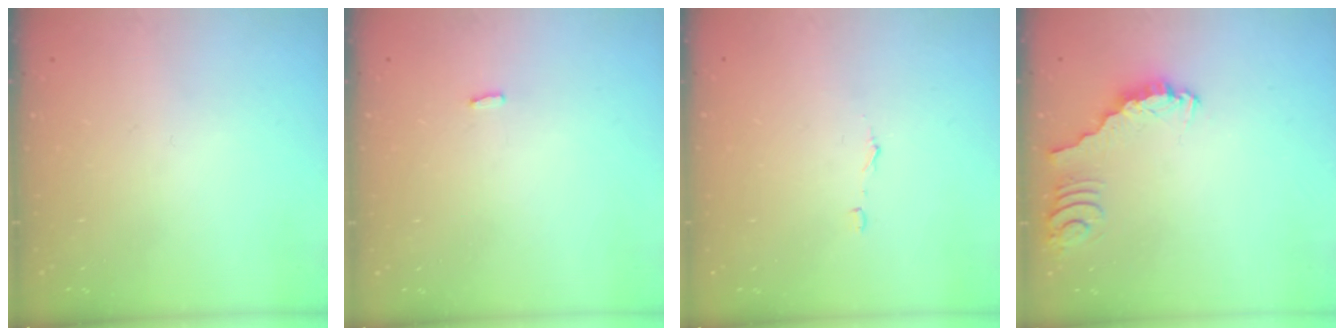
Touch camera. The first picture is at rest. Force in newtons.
{"total": 2.6, "press": 2.6, "slide": 0.1}
{"total": 2.9, "press": 2.9, "slide": 0.2}
{"total": 2.7, "press": 2.7, "slide": 0.1}